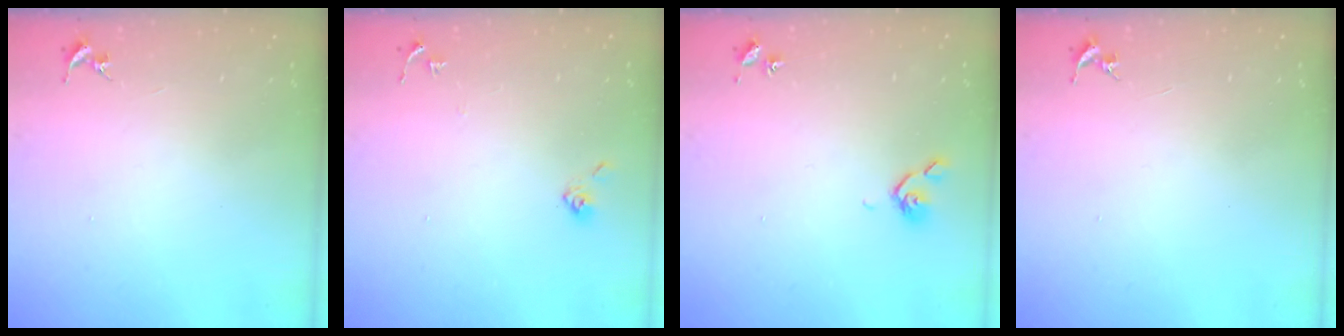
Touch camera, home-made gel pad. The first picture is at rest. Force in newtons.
{"total": 5.8, "press": 5.8, "slide": 0.5}
{"total": 4.9, "press": 4.9, "slide": 0.9}
{"total": 0.0}